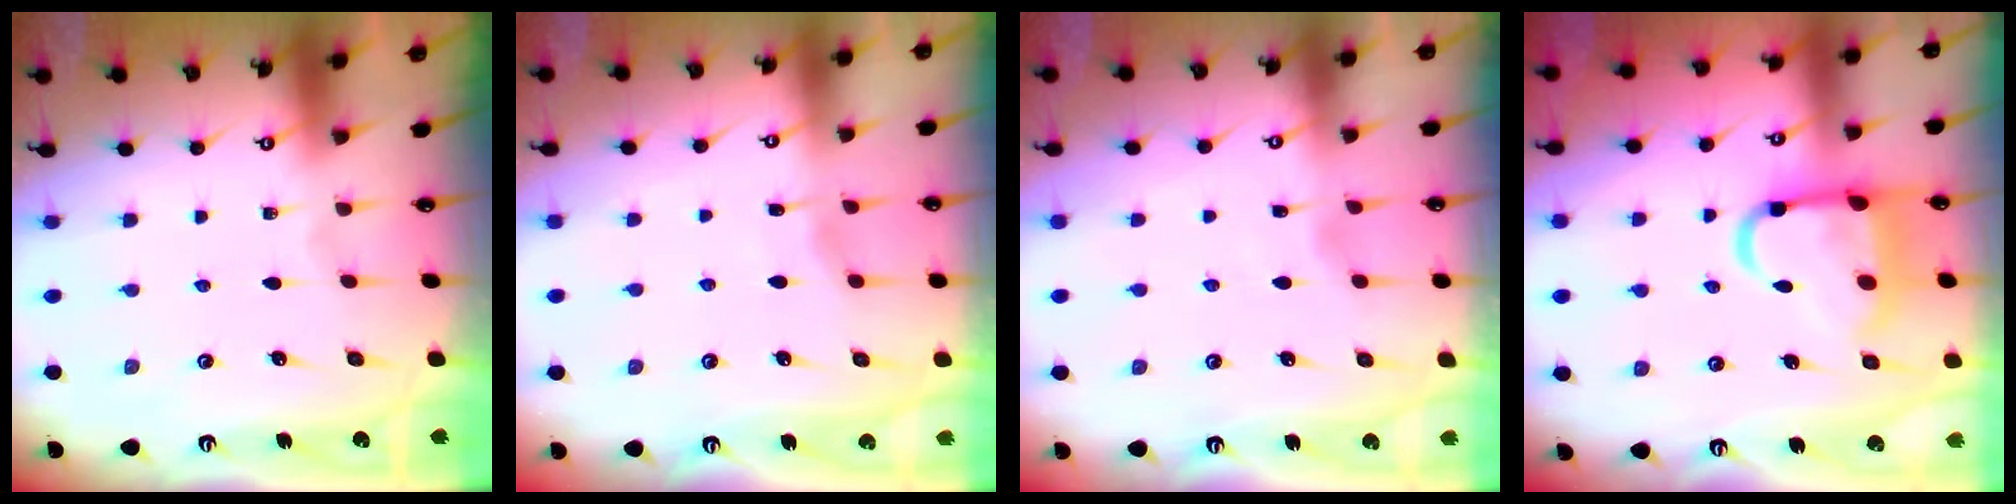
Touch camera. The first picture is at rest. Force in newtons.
{"total": 2.6, "press": 2.5, "slide": 0.4}
{"total": 3.0, "press": 2.9, "slide": 0.4}
{"total": 13.2, "press": 13.1, "slide": 1.5}